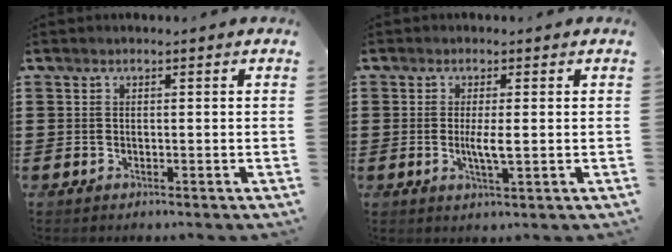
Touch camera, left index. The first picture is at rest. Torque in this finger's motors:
{"motor_torque": [0.81, 0.16, 0.12, 0.08]}